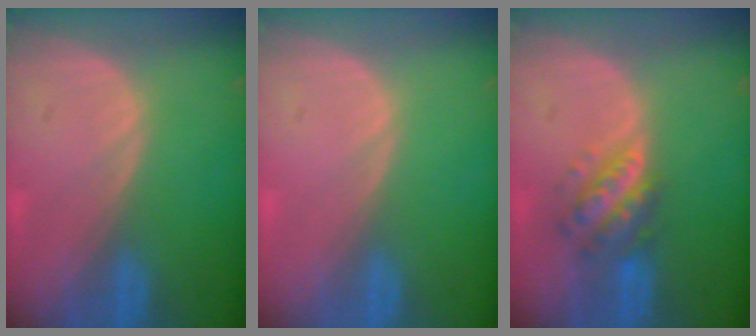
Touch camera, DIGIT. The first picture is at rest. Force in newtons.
{"total": 0.0}
{"total": 5.7, "press": 5.3, "slide": 2.3}